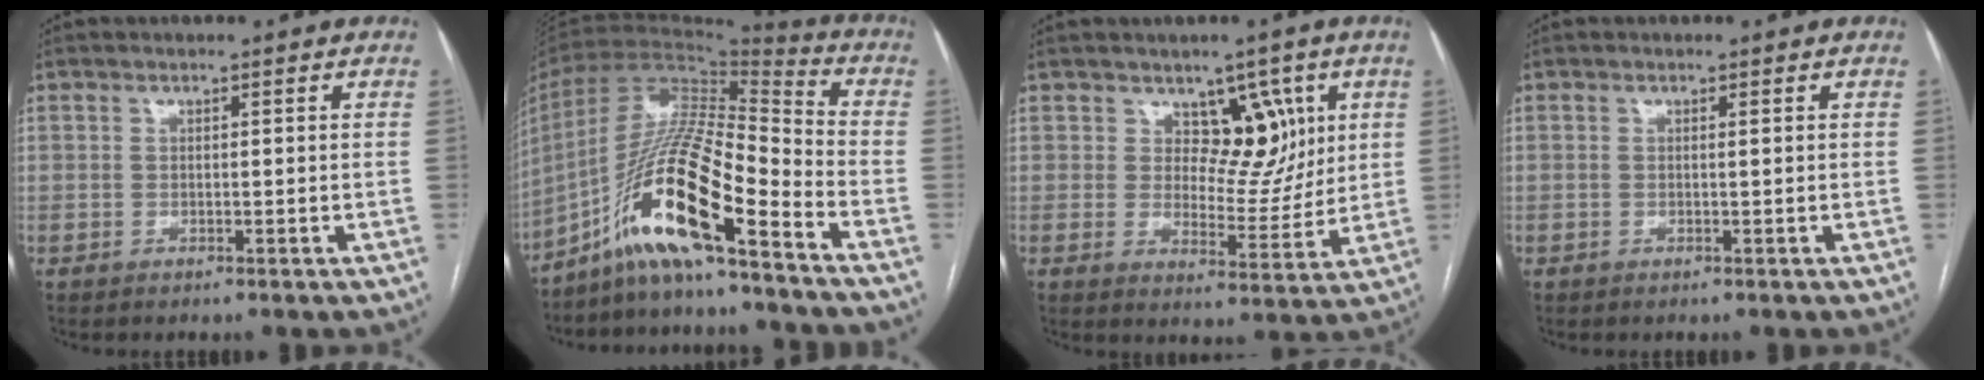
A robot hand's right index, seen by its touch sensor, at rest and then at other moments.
{"total": 16.8, "force": [-10.3, 1.4, 13.2], "torque": [-0.257, 0.001, -0.189]}
{"total": 7.3, "force": [3.4, 4.6, 4.5], "torque": [-0.044, -0.001, 0.055]}
{"total": 0.0}